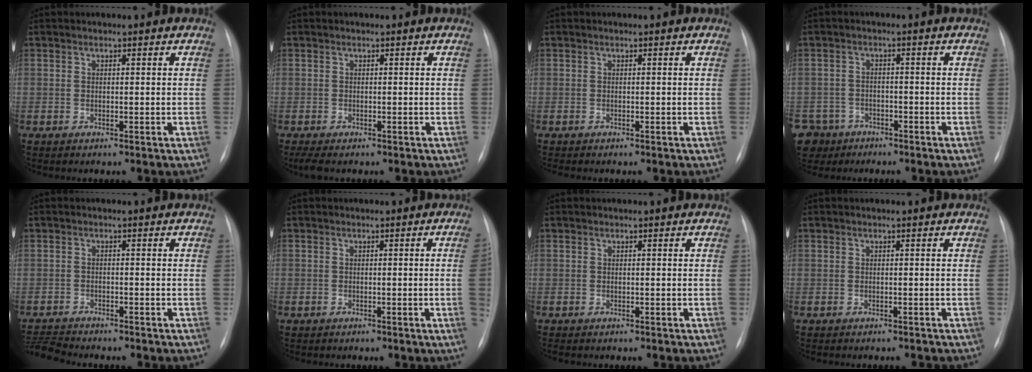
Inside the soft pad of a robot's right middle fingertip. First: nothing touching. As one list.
[{"total": 2.6, "force": [-1.8, 0.8, 1.6], "torque": [-0.029, -0.009, -0.027]}, {"total": 0.7, "force": [-0.6, 0.0, 0.4], "torque": [-0.007, -0.003, -0.007]}, {"total": 8.5, "force": [-5.5, 6.4, 1.0], "torque": [-0.042, 0.002, -0.092]}, {"total": 3.7, "force": [-3.6, -0.6, 0.1], "torque": [-0.006, -0.020, -0.064]}, {"total": 2.2, "force": [-0.3, -0.6, 2.0], "torque": [-0.029, 0.000, -0.002]}, {"total": 0.0}, {"total": 1.6, "force": [-1.5, 0.4, 0.4], "torque": [-0.005, -0.005, -0.018]}]